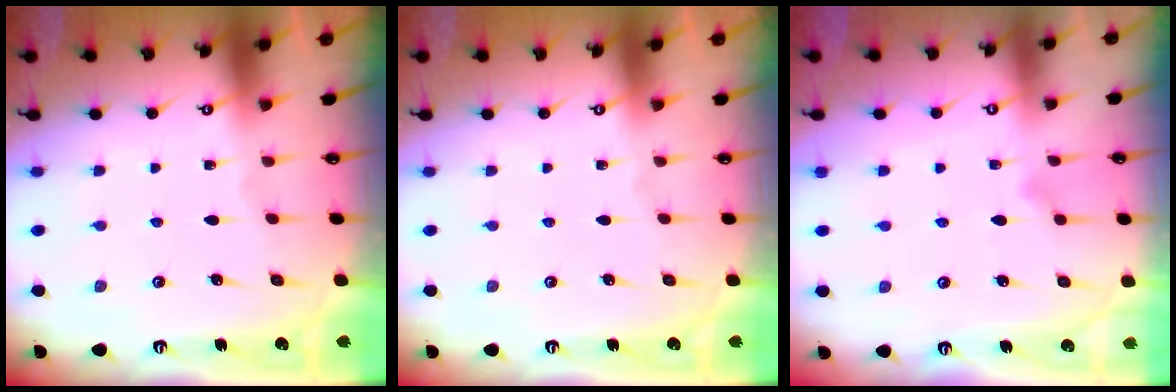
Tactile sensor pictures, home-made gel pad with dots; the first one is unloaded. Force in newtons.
{"total": 0.0}
{"total": 8.5, "press": 8.4, "slide": 0.5}